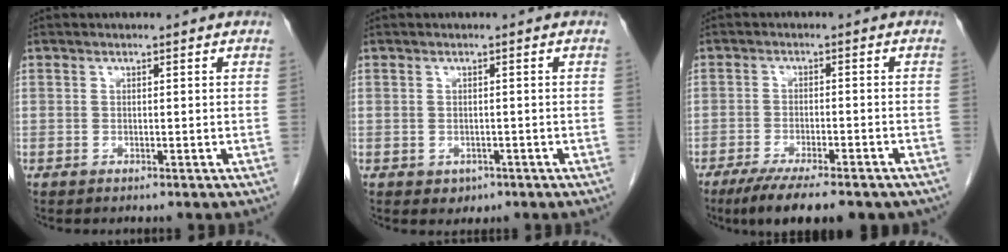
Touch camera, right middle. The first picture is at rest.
{"total": 1.6, "force": [-0.7, 1.3, 0.6], "torque": [-0.006, 0.003, -0.002]}
{"total": 12.3, "force": [-9.4, 2.8, 7.4], "torque": [-0.105, -0.015, -0.133]}